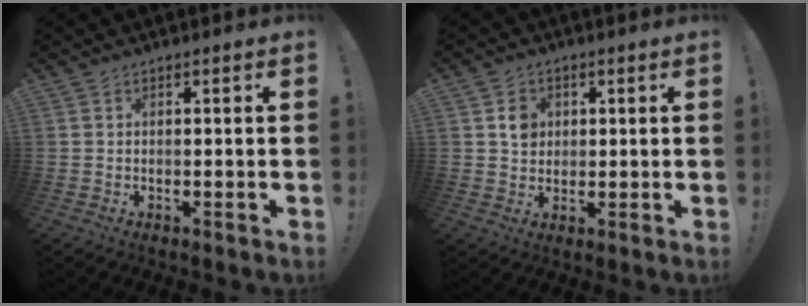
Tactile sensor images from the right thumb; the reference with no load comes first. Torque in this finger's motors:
{"motor_torque": [0.65, 0.95, 0.29, -0.35, -0.05]}